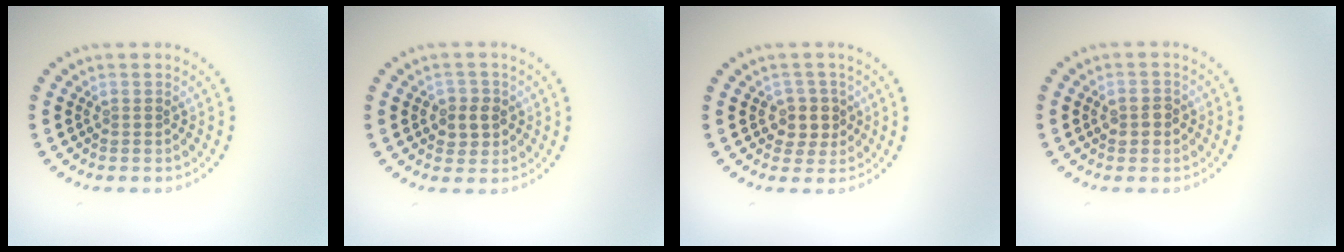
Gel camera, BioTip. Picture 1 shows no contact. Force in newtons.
{"total": 2.3, "press": 2.2, "slide": 0.7}
{"total": 2.5, "press": 2.2, "slide": 1.2}
{"total": 1.8, "press": 1.8, "slide": 0.1}